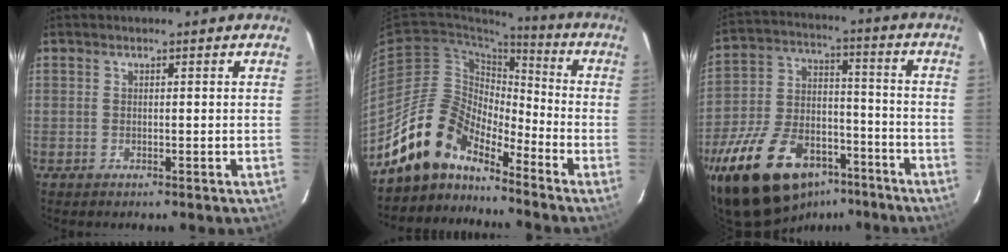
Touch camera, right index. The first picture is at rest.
{"total": 13.4, "force": [-11.5, 5.3, 4.4], "torque": [-0.086, 0.023, -0.220]}
{"total": 24.8, "force": [-15.4, 13.0, 14.5], "torque": [-0.299, -0.001, -0.244]}